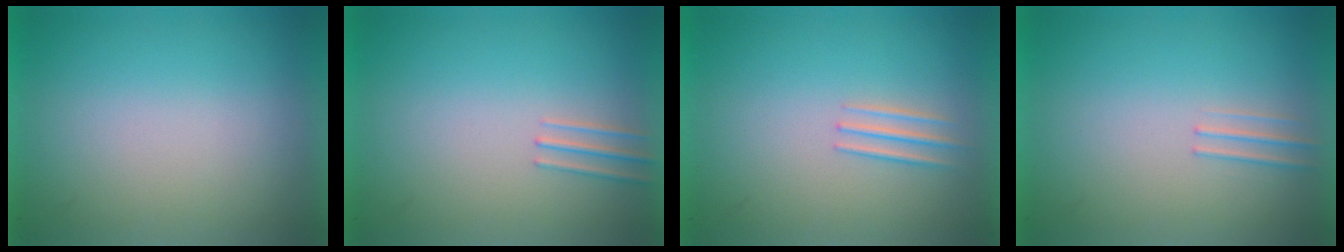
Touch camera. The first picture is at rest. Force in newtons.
{"total": 1.0}
{"total": 1.8}
{"total": 1.2}